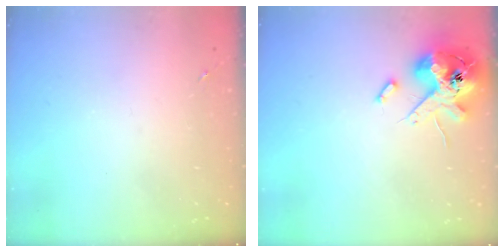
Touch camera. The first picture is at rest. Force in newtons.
{"total": 14.9, "press": 14.7, "slide": 2.3}